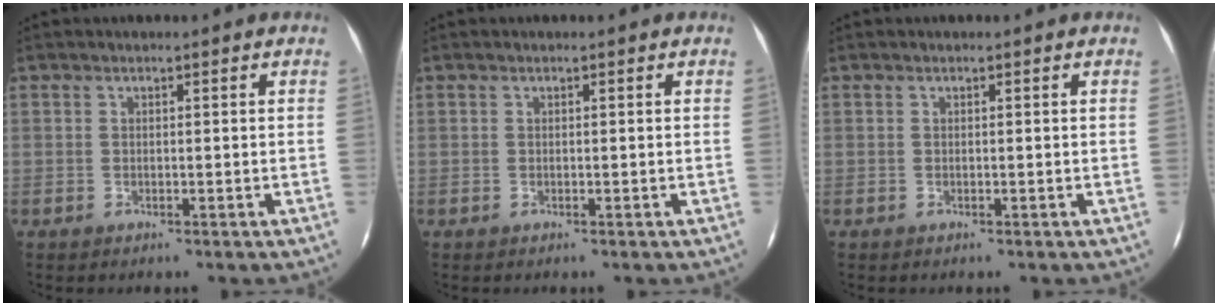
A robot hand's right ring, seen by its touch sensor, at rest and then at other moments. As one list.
[{"total": 0.0}, {"total": 0.0}]